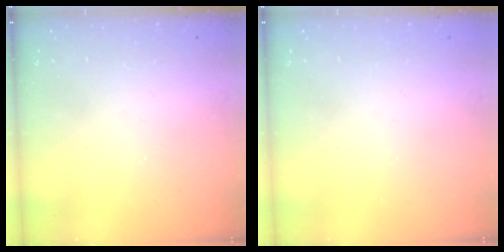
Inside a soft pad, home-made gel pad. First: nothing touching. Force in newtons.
{"total": 0.0}